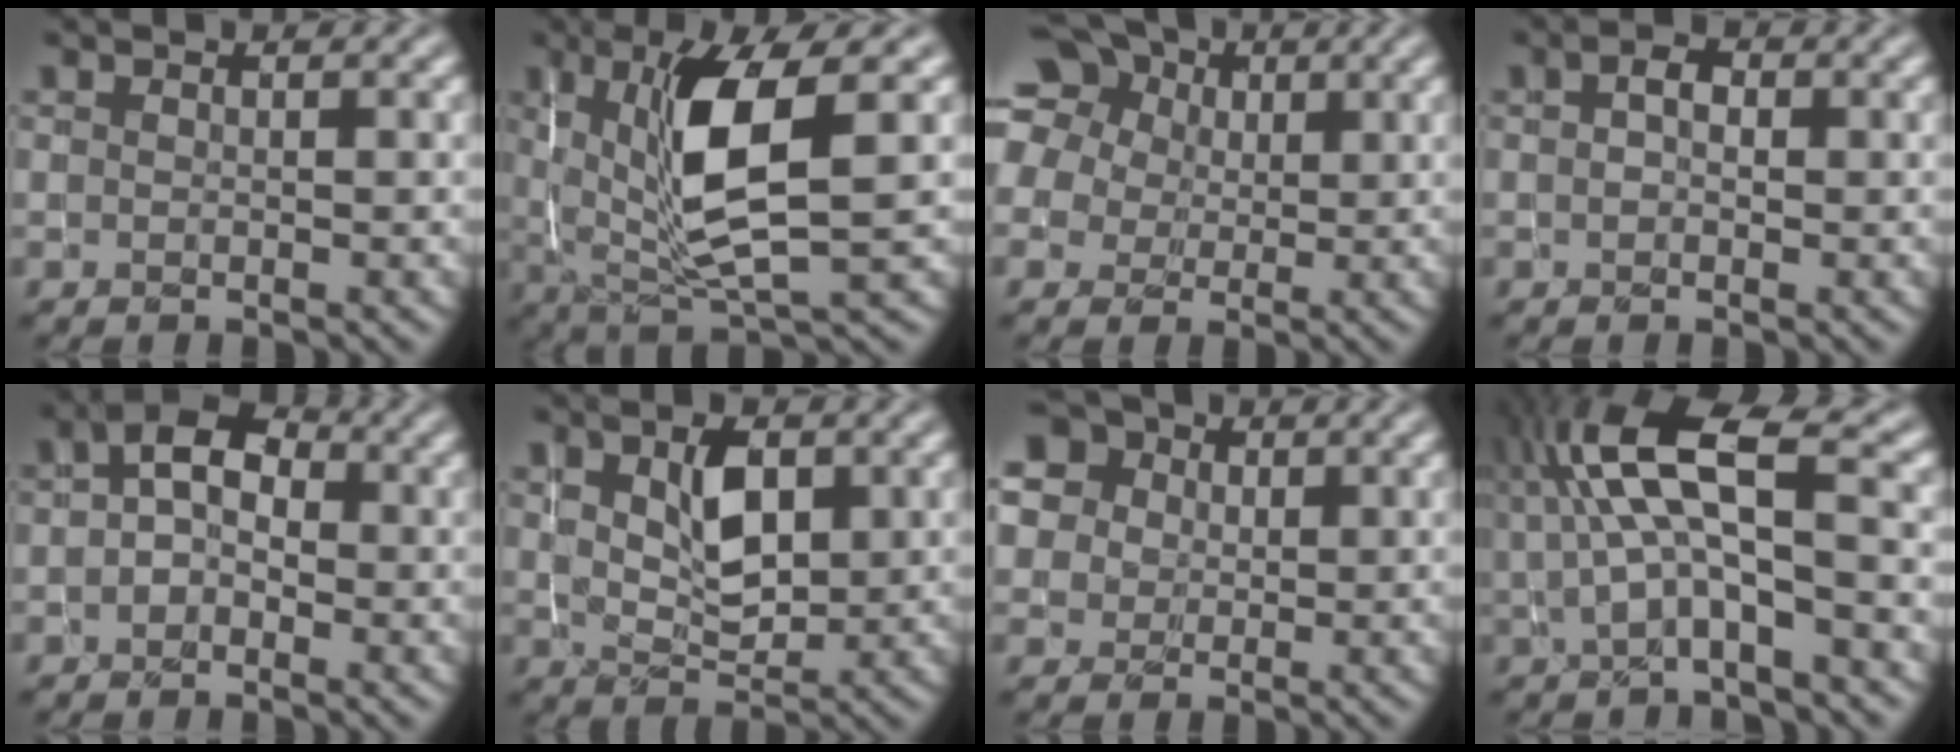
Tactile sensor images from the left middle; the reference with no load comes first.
{"total": 7.9, "force": [1.2, 2.1, 7.5], "torque": [-0.140, -0.010, 0.027]}
{"total": 13.8, "force": [6.6, 10.6, 6.0], "torque": [-0.161, 0.042, 0.099]}
{"total": 1.9, "force": [0.2, 1.3, 1.4], "torque": [-0.017, 0.001, 0.001]}
{"total": 4.0, "force": [0.2, 2.7, 2.8], "torque": [-0.044, 0.009, -0.009]}
{"total": 3.7, "force": [1.1, 2.0, 2.9], "torque": [-0.057, -0.002, 0.023]}
{"total": 10.6, "force": [5.0, 8.2, 4.4], "torque": [-0.112, 0.030, 0.073]}
{"total": 7.7, "force": [1.4, 2.3, 7.3], "torque": [-0.152, 0.011, 0.021]}